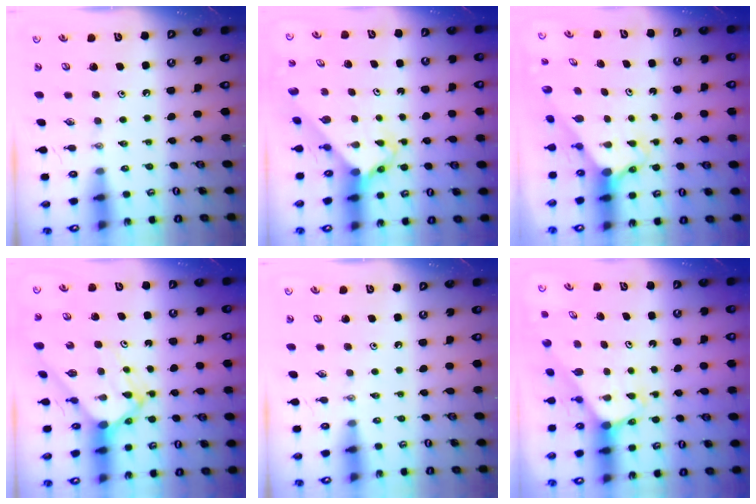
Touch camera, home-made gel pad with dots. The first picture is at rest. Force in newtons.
{"total": 2.7, "press": 2.7, "slide": 0.2}
{"total": 2.7, "press": 2.7, "slide": 0.2}
{"total": 7.0, "press": 7.0, "slide": 0.6}
{"total": 0.0}
{"total": 2.0, "press": 2.0, "slide": 0.2}